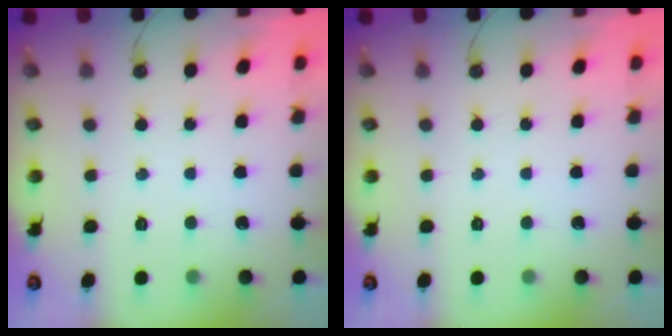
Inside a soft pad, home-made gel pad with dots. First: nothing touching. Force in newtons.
{"total": 0.0}